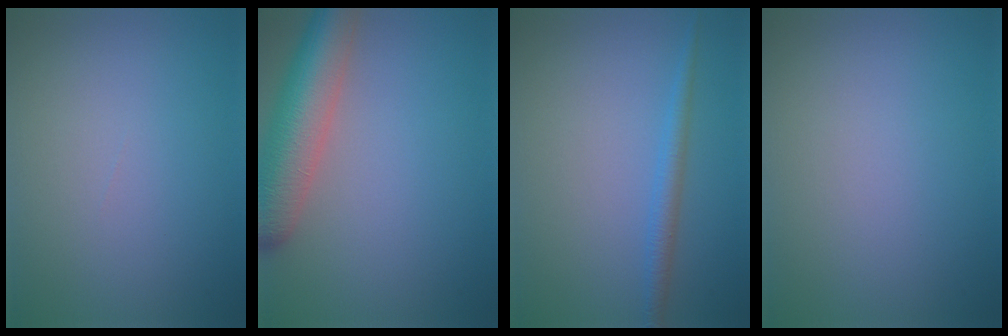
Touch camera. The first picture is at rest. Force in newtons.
{"total": 7.2, "press": 7.2, "slide": 0.4}
{"total": 1.8, "press": 1.8, "slide": 0.1}
{"total": 0.0}